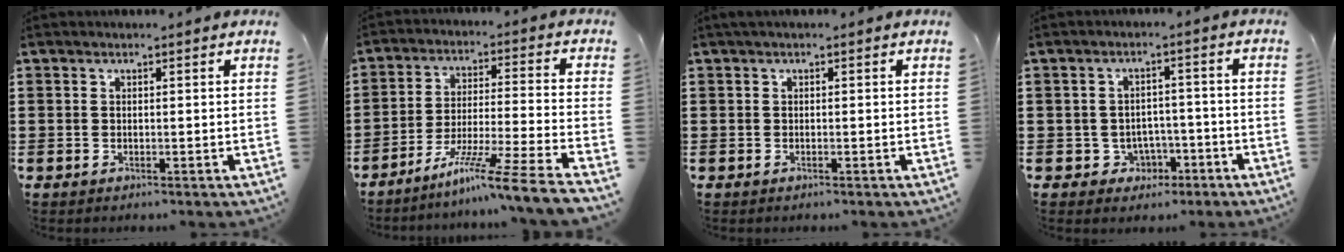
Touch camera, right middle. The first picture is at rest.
{"total": 9.9, "force": [-7.8, -1.2, 5.9], "torque": [-0.110, -0.009, -0.159]}
{"total": 0.6, "force": [0.2, -0.1, 0.5], "torque": [-0.010, 0.000, 0.004]}
{"total": 2.9, "force": [-1.8, 2.3, 0.6], "torque": [-0.023, 0.005, -0.039]}